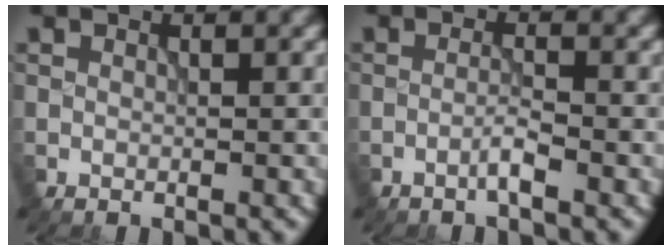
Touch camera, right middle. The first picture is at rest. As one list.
[{"total": 1.5, "force": [-0.9, 0.0, 1.2], "torque": [-0.022, 0.006, -0.021]}]